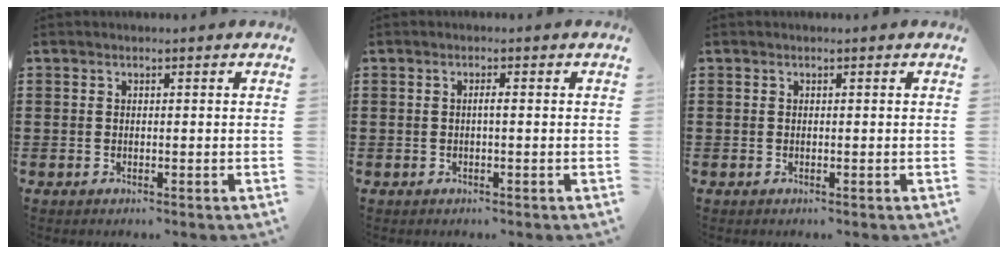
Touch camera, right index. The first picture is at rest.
{"total": 1.0, "force": [-0.2, 0.0, 1.0], "torque": [-0.019, -0.002, -0.003]}
{"total": 0.0}